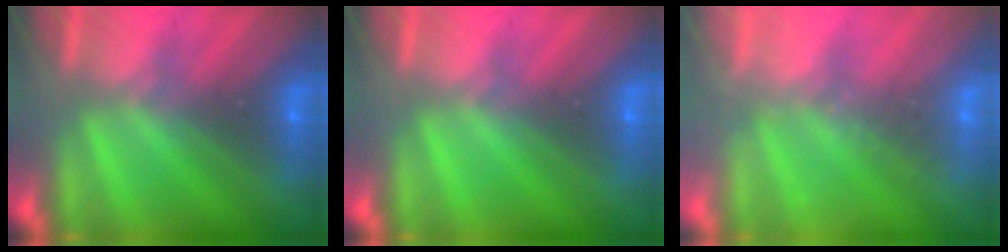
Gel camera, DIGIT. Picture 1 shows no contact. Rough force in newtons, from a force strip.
{"total": 0.0}
{"total": 1.8}